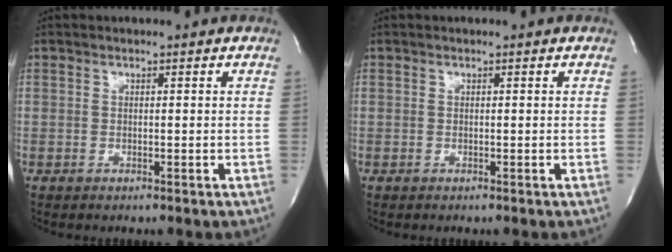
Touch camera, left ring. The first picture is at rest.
{"total": 0.0}